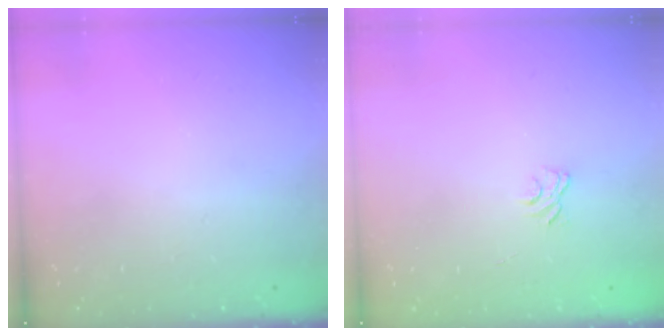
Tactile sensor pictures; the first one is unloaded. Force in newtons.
{"total": 3.3, "press": 3.0, "slide": 1.3}